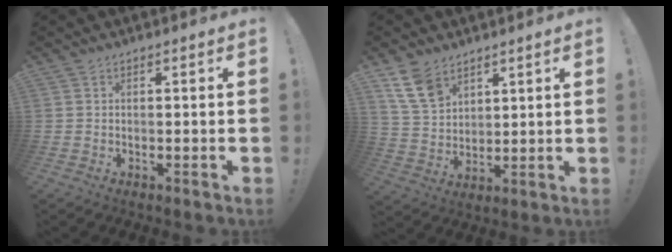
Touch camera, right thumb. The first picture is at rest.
{"total": 11.2, "force": [7.2, 6.9, 5.2], "torque": [-0.096, -0.031, 0.143]}